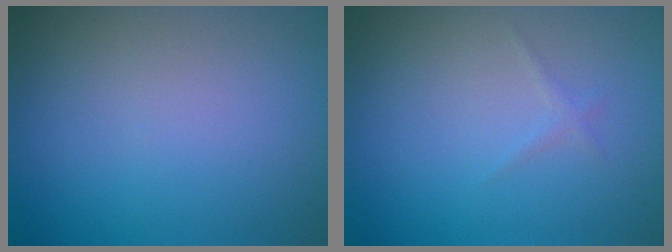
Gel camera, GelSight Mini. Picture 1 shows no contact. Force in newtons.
{"total": 0.6, "press": 0.6, "slide": 0.0}